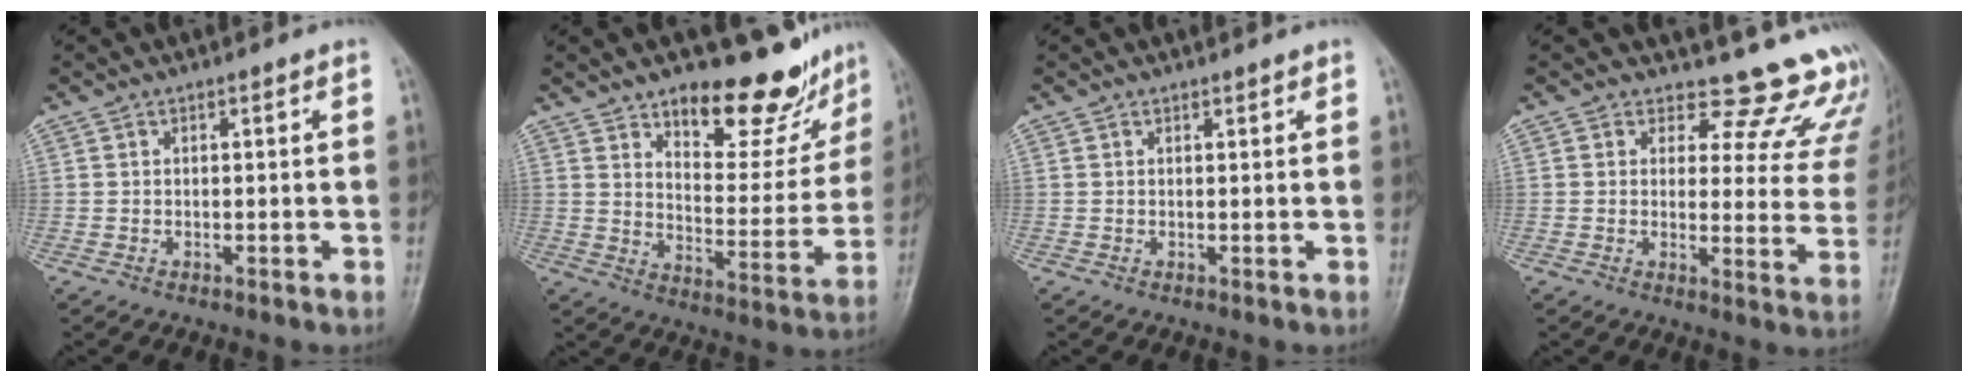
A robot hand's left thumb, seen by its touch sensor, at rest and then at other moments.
{"total": 15.7, "force": [12.5, 6.2, 7.4], "torque": [-0.042, -0.095, 0.183]}
{"total": 0.5, "force": [0.4, 0.2, 0.2], "torque": [-0.005, -0.004, 0.006]}
{"total": 14.1, "force": [13.0, 5.1, 1.9], "torque": [0.027, -0.125, 0.120]}